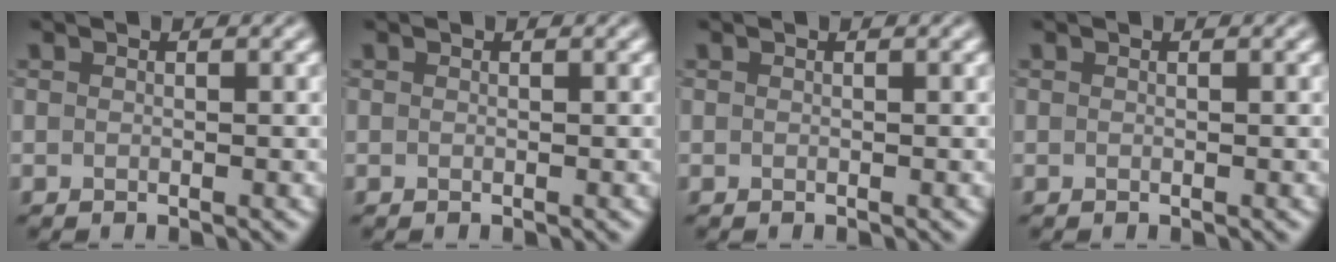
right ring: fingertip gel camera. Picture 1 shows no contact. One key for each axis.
{"total": 0.0}
{"total": 0.0}
{"total": 0.0}